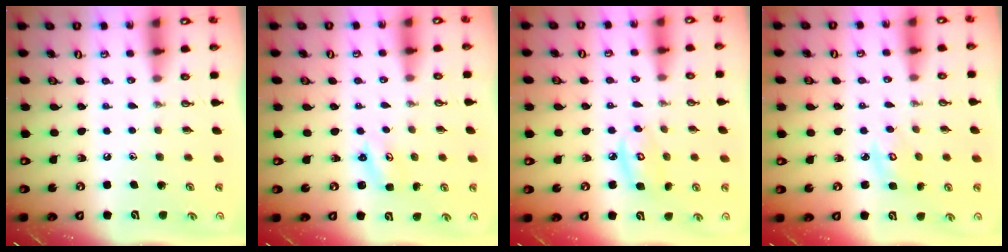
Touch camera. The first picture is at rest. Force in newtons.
{"total": 2.1, "press": 2.0, "slide": 0.3}
{"total": 6.0, "press": 6.0, "slide": 0.3}
{"total": 3.2, "press": 3.2, "slide": 0.1}